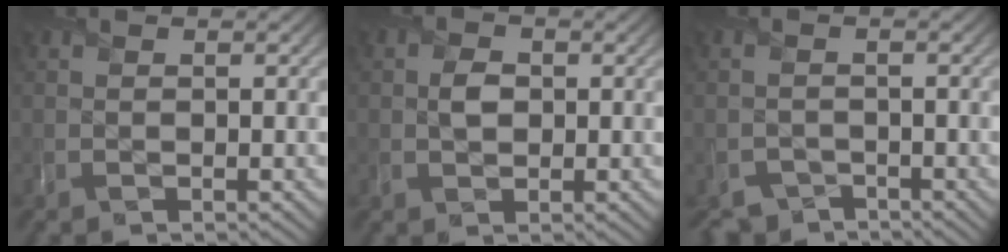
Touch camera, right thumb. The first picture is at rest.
{"total": 2.2, "force": [0.2, 1.7, 1.3], "torque": [-0.028, 0.001, 0.000]}
{"total": 2.6, "force": [-2.2, 1.3, -0.1], "torque": [0.007, -0.006, -0.042]}